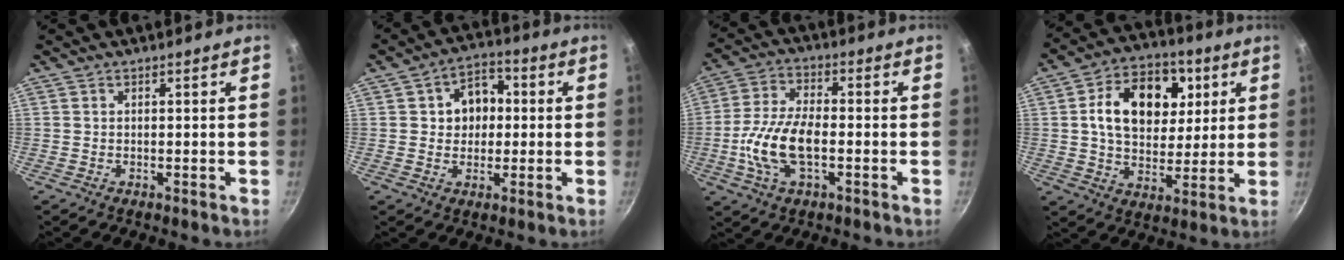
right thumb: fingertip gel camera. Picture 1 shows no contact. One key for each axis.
{"total": 8.2, "fx": 1.0, "fy": 6.3, "fz": 5.1, "tx": -0.042, "ty": 0.014, "tz": 0.007}
{"total": 12.3, "fx": -2.6, "fy": 6.0, "fz": 10.4, "tx": -0.218, "ty": 0.018, "tz": -0.052}
{"total": 17.0, "fx": 4.3, "fy": 11.8, "fz": 11.6, "tx": -0.152, "ty": 0.003, "tz": 0.069}